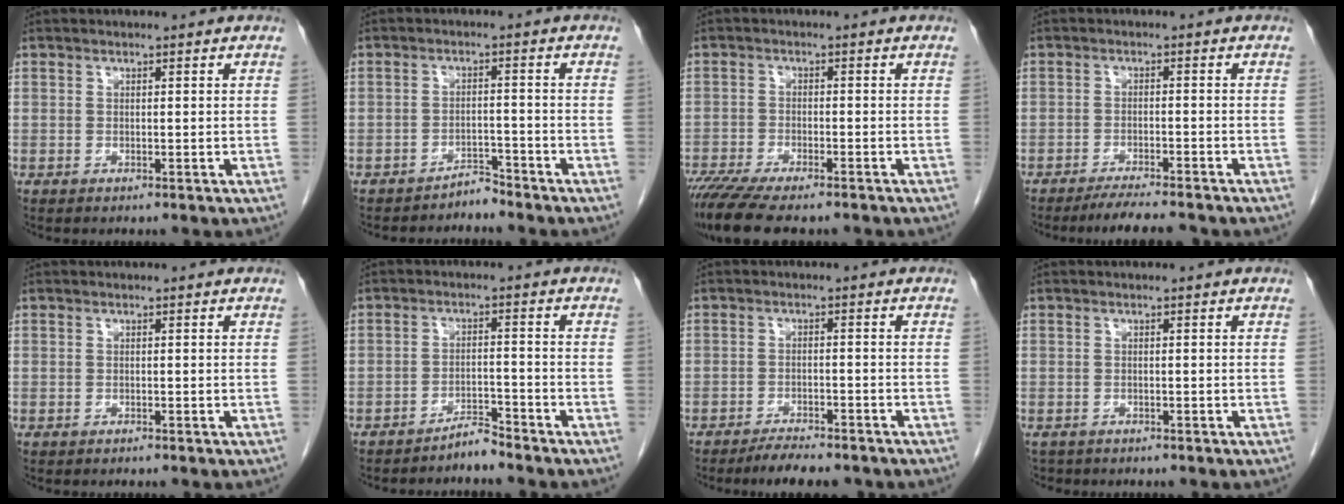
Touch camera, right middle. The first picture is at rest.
{"total": 2.4, "force": [-2.4, 0.3, 0.0], "torque": [0.008, -0.004, -0.039]}
{"total": 11.9, "force": [-9.7, 2.5, 6.4], "torque": [-0.104, -0.015, -0.152]}
{"total": 6.8, "force": [-6.1, 0.2, 3.0], "torque": [-0.045, -0.018, -0.097]}
{"total": 0.0}
{"total": 2.9, "force": [-2.8, 0.0, 0.6], "torque": [-0.004, -0.008, -0.051]}
{"total": 6.2, "force": [-5.2, 1.6, 2.9], "torque": [-0.044, -0.007, -0.079]}
{"total": 2.0, "force": [-1.7, 1.0, 0.1], "torque": [-0.006, -0.001, -0.026]}